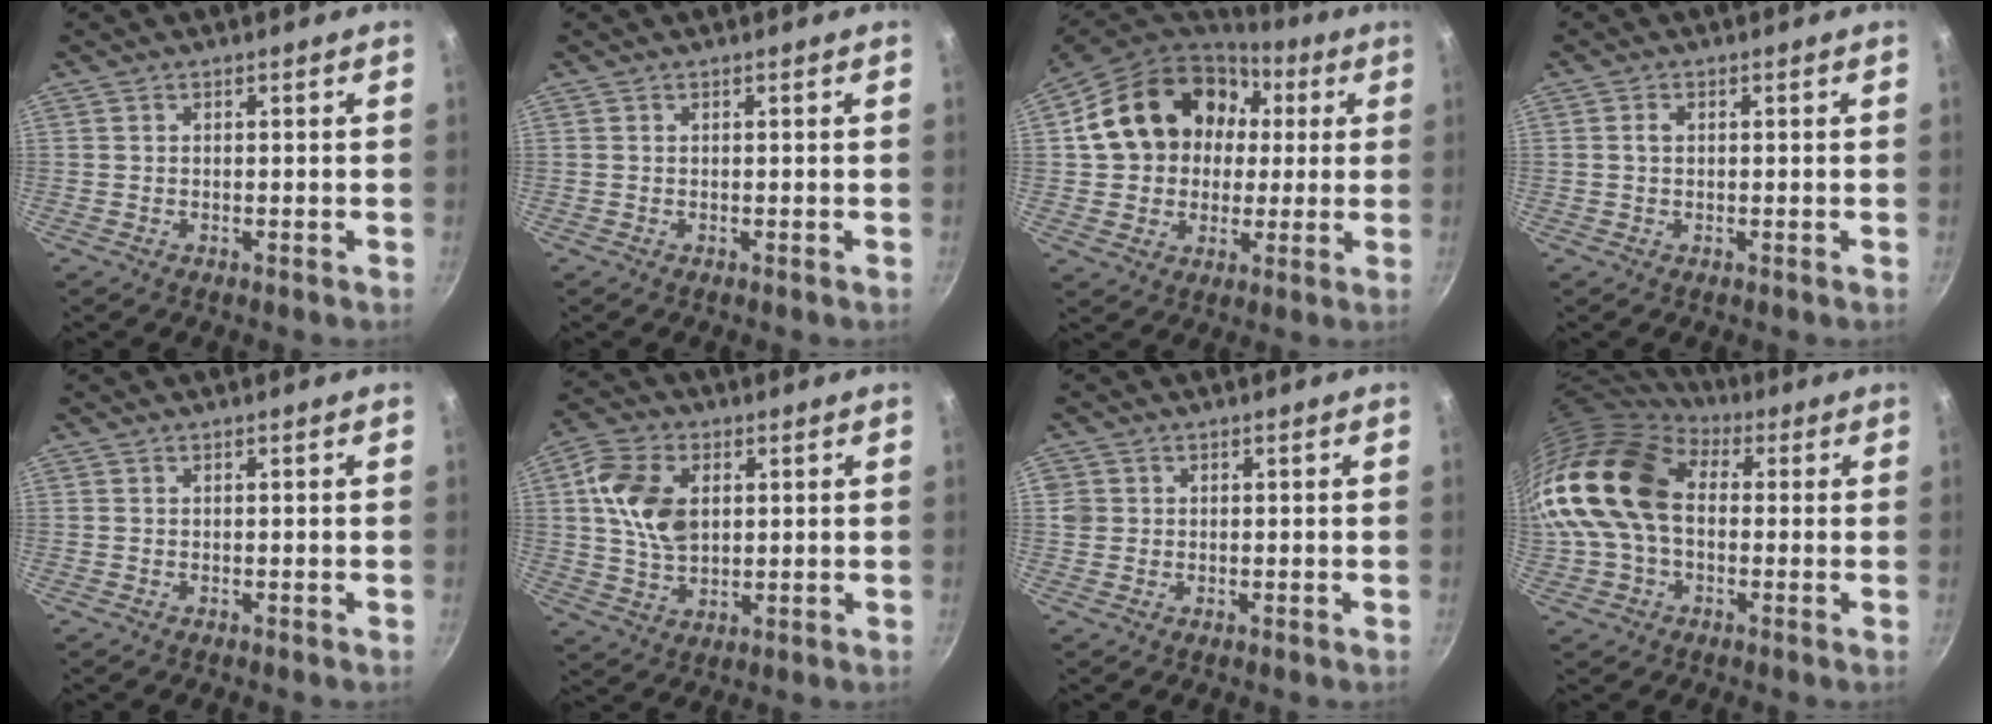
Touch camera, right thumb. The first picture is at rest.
{"total": 0.0}
{"total": 21.3, "force": [4.3, 17.1, 12.0], "torque": [-0.188, 0.040, 0.076]}
{"total": 1.4, "force": [0.2, 1.0, 1.0], "torque": [-0.017, 0.006, 0.003]}
{"total": 0.0}
{"total": 11.6, "force": [2.3, 7.6, 8.4], "torque": [-0.146, 0.003, 0.040]}
{"total": 2.2, "force": [0.3, 2.1, 0.7], "torque": [-0.005, 0.005, 0.002]}
{"total": 16.8, "force": [1.2, 11.8, 12.0], "torque": [-0.217, 0.030, 0.009]}